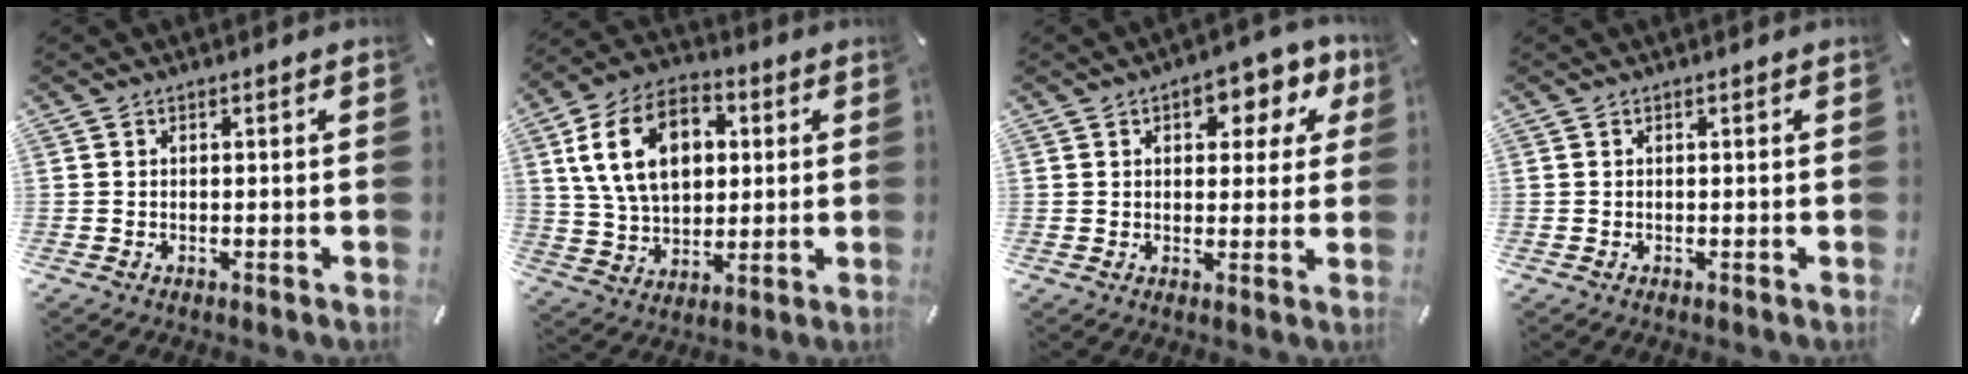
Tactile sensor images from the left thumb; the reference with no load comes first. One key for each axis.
{"total": 16.4, "fx": 4.1, "fy": 11.7, "fz": 10.7, "tx": -0.211, "ty": 0.013, "tz": 0.074}
{"total": 8.0, "fx": 3.4, "fy": 5.0, "fz": 5.2, "tx": -0.050, "ty": -0.015, "tz": 0.048}
{"total": 0.0}